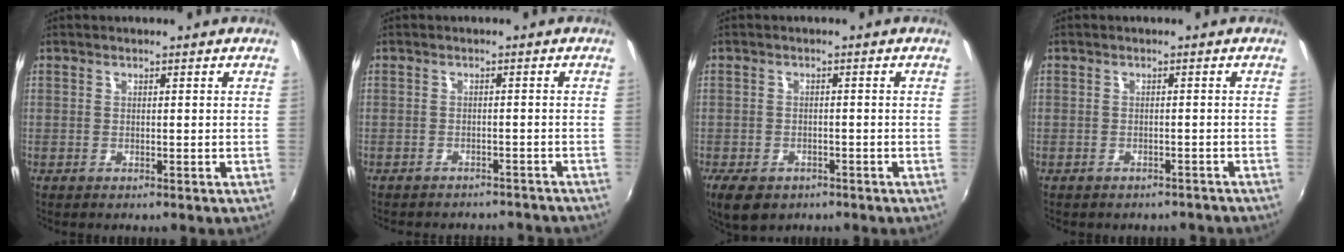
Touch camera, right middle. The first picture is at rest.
{"total": 9.1, "force": [-8.2, 2.9, 2.6], "torque": [-0.060, -0.004, -0.099]}
{"total": 6.4, "force": [-4.1, 3.7, 3.2], "torque": [-0.079, -0.019, -0.066]}
{"total": 4.2, "force": [-3.5, 2.2, 0.9], "torque": [-0.015, 0.005, -0.035]}